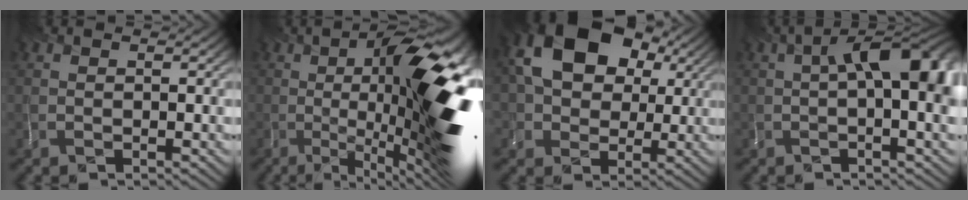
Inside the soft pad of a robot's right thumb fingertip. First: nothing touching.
{"total": 17.2, "force": [-0.8, 4.7, 16.6], "torque": [-0.220, -0.006, 0.003]}
{"total": 15.1, "force": [4.7, 10.9, 9.3], "torque": [-0.177, 0.030, 0.079]}
{"total": 10.0, "force": [1.3, 4.0, 9.0], "torque": [-0.118, 0.003, 0.024]}